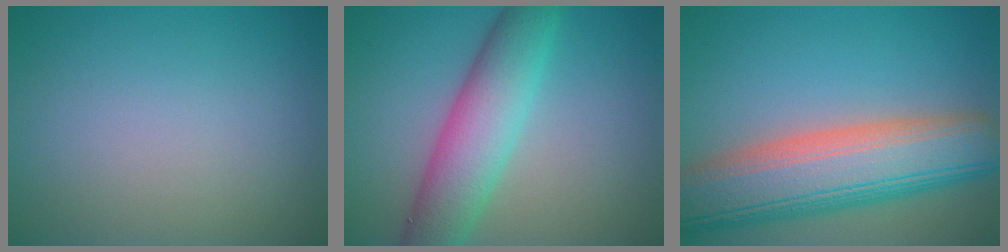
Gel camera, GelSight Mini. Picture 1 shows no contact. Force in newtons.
{"total": 6.8, "press": 6.8, "slide": 0.3}
{"total": 11.5, "press": 11.4, "slide": 1.0}